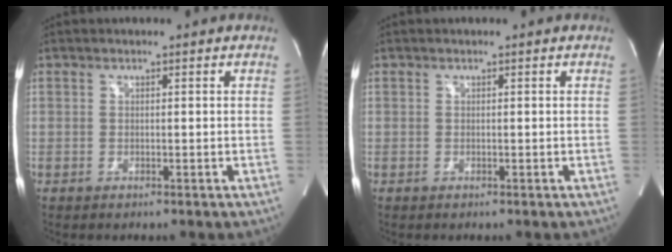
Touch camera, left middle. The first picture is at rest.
{"total": 0.0}